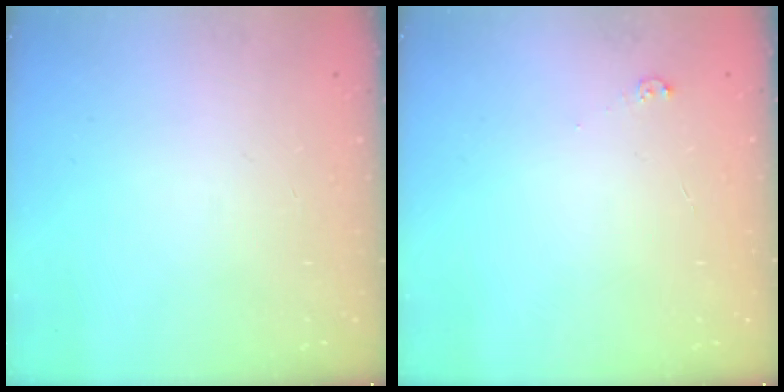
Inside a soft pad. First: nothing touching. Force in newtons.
{"total": 3.0, "press": 3.0, "slide": 0.4}